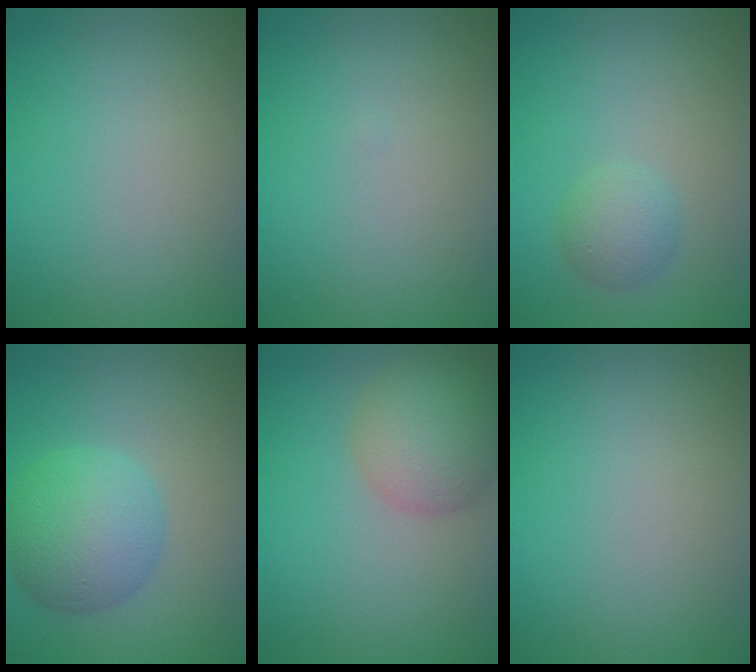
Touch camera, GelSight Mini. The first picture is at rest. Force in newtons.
{"total": 0.0}
{"total": 2.2, "press": 2.2, "slide": 0.1}
{"total": 6.3, "press": 6.3, "slide": 0.2}
{"total": 5.6, "press": 5.6, "slide": 0.3}
{"total": 0.0}